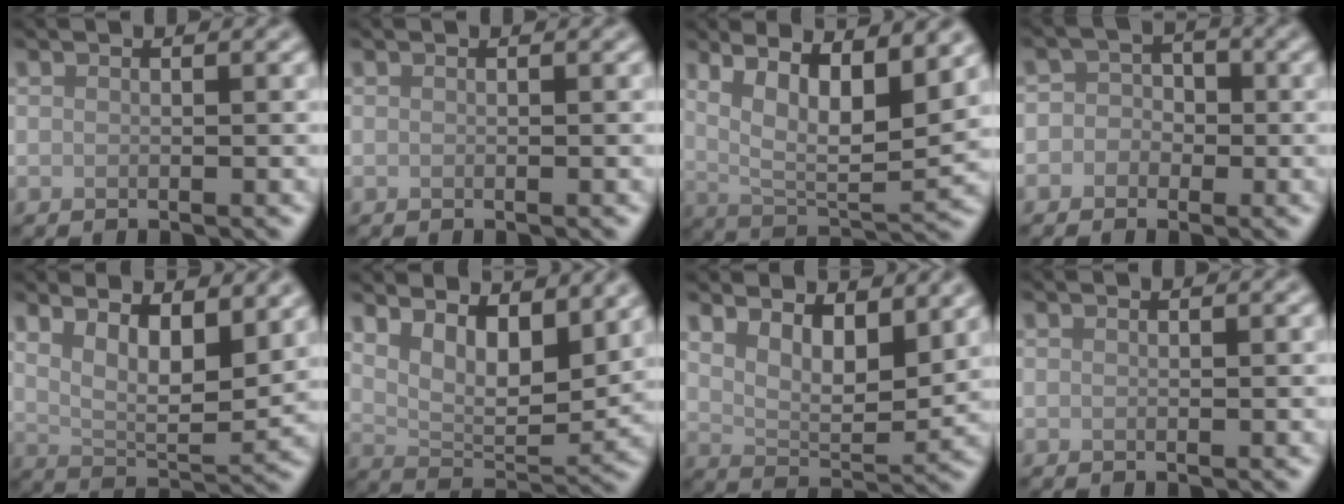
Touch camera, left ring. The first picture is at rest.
{"total": 0.0}
{"total": 11.6, "force": [5.2, 3.8, 9.6], "torque": [-0.151, 0.012, 0.080]}
{"total": 2.9, "force": [-0.7, 2.8, 0.7], "torque": [0.019, 0.016, -0.037]}
{"total": 8.1, "force": [3.9, 3.0, 6.4], "torque": [-0.107, -0.004, 0.067]}
{"total": 7.6, "force": [4.1, 3.3, 5.4], "torque": [-0.093, -0.010, 0.070]}
{"total": 5.8, "force": [3.4, 2.5, 3.9], "torque": [-0.072, -0.010, 0.054]}
{"total": 0.0}